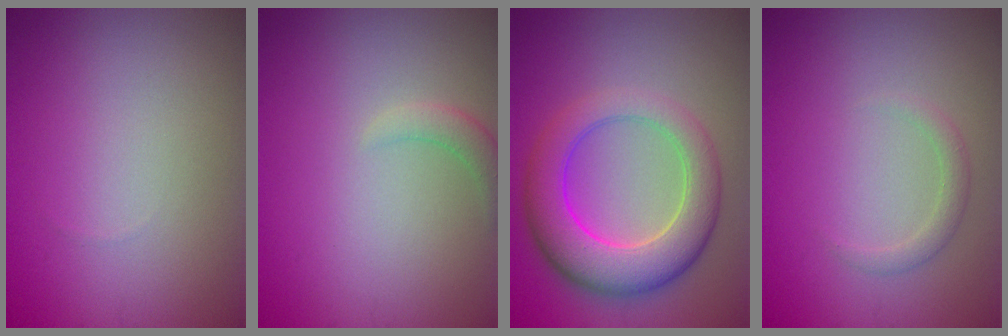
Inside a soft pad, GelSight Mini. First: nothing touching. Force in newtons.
{"total": 1.6, "press": 1.6, "slide": 0.3}
{"total": 7.6, "press": 7.6, "slide": 0.2}
{"total": 1.4, "press": 1.4, "slide": 0.1}